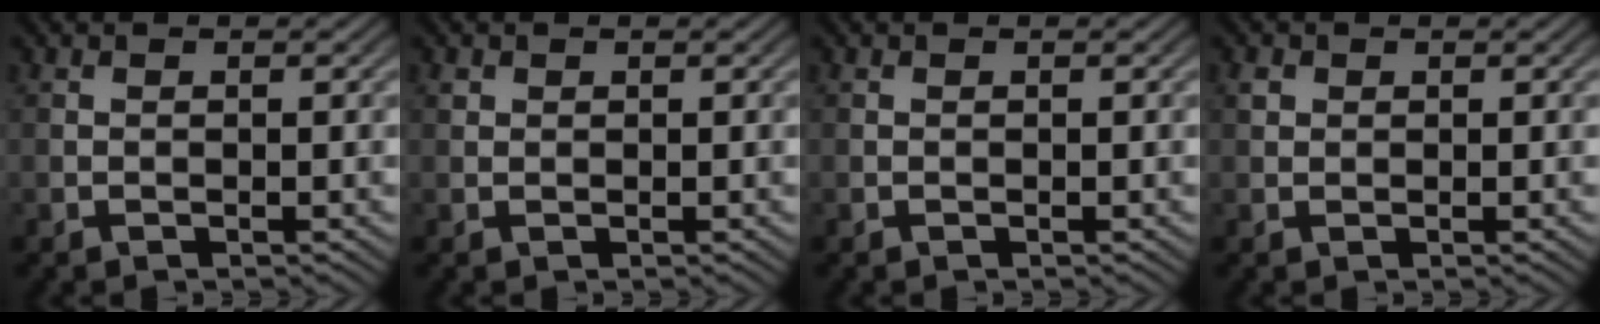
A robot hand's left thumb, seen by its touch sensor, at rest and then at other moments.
{"total": 0.6, "force": [0.3, 0.5, 0.1], "torque": [-0.002, -0.002, 0.007]}
{"total": 0.0}
{"total": 1.0, "force": [0.4, 0.9, 0.3], "torque": [-0.007, 0.000, 0.006]}